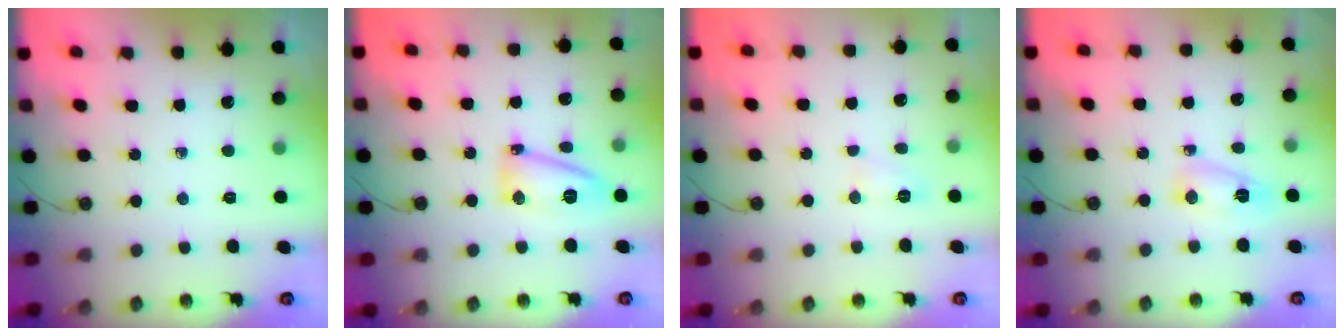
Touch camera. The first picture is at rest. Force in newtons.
{"total": 9.7, "press": 9.6, "slide": 0.7}
{"total": 6.0, "press": 5.9, "slide": 0.8}
{"total": 5.0, "press": 5.0, "slide": 0.4}